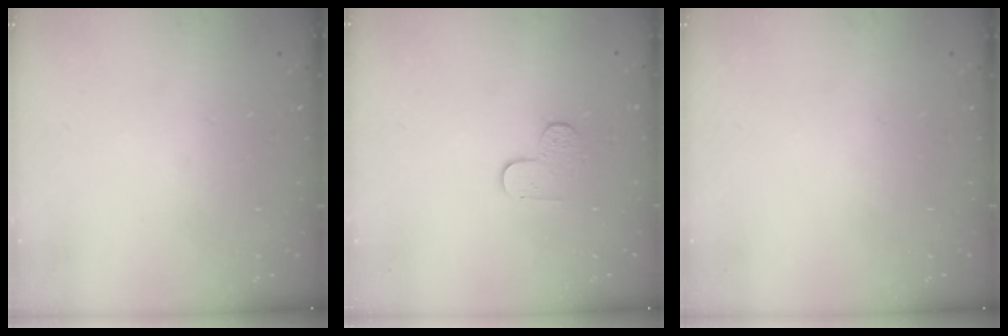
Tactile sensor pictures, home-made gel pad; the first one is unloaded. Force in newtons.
{"total": 6.2, "press": 6.1, "slide": 0.5}
{"total": 0.0}